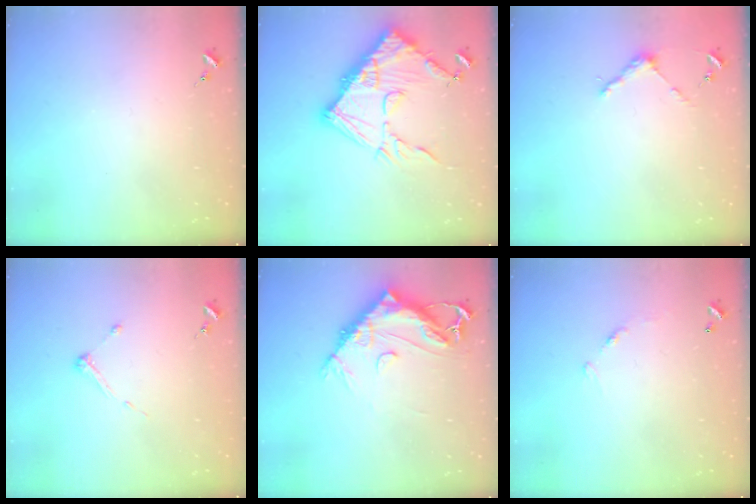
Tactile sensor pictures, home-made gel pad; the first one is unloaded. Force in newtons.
{"total": 20.9, "press": 20.8, "slide": 1.8}
{"total": 3.8, "press": 3.8, "slide": 0.3}
{"total": 3.6, "press": 3.6, "slide": 0.4}
{"total": 14.1, "press": 14.0, "slide": 1.4}
{"total": 6.8, "press": 6.8, "slide": 0.4}